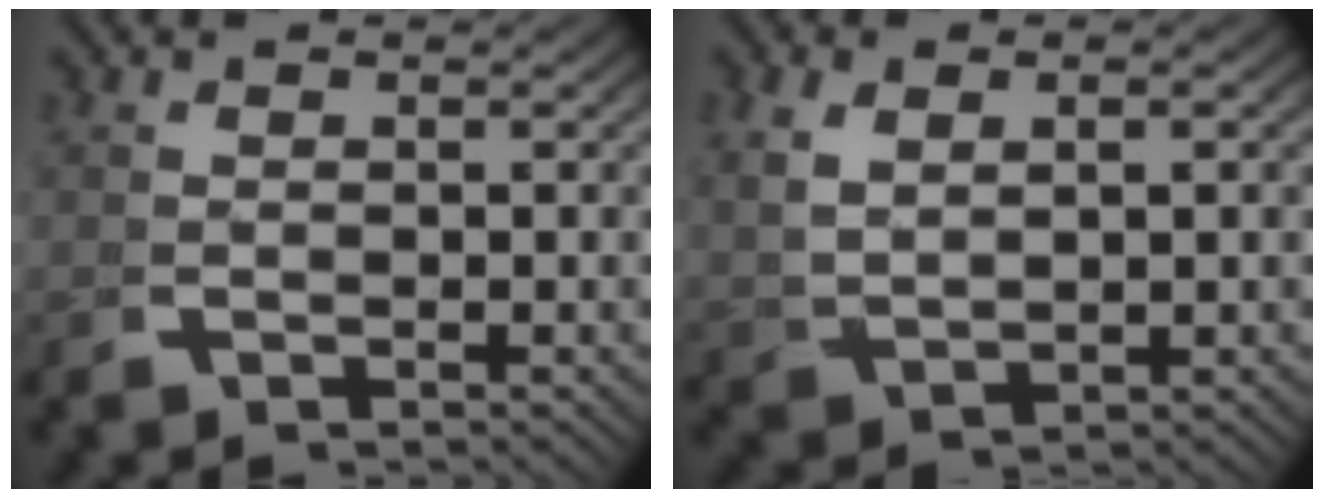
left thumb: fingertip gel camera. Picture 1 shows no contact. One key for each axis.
{"total": 3.2, "fx": 1.4, "fy": 1.8, "fz": 2.2, "tx": -0.055, "ty": -0.004, "tz": 0.041}